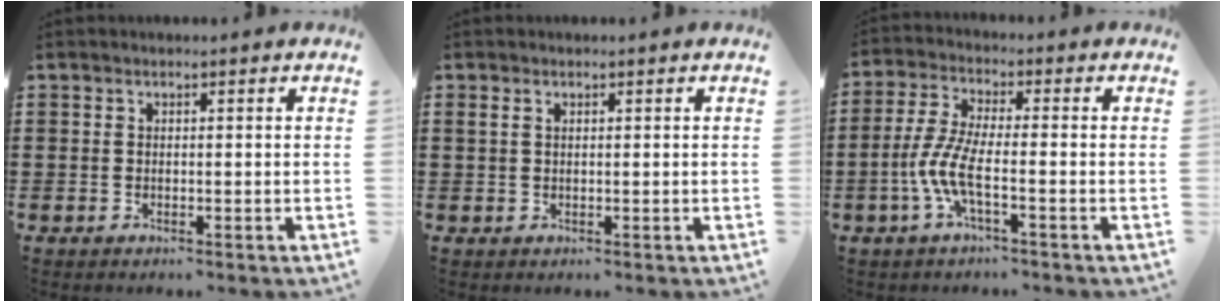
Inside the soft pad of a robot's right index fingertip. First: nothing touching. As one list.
[{"total": 1.0, "force": [0.4, 0.6, 0.7], "torque": [-0.015, 0.005, 0.007]}, {"total": 6.7, "force": [-2.6, 1.8, 5.9], "torque": [-0.151, -0.016, -0.058]}]